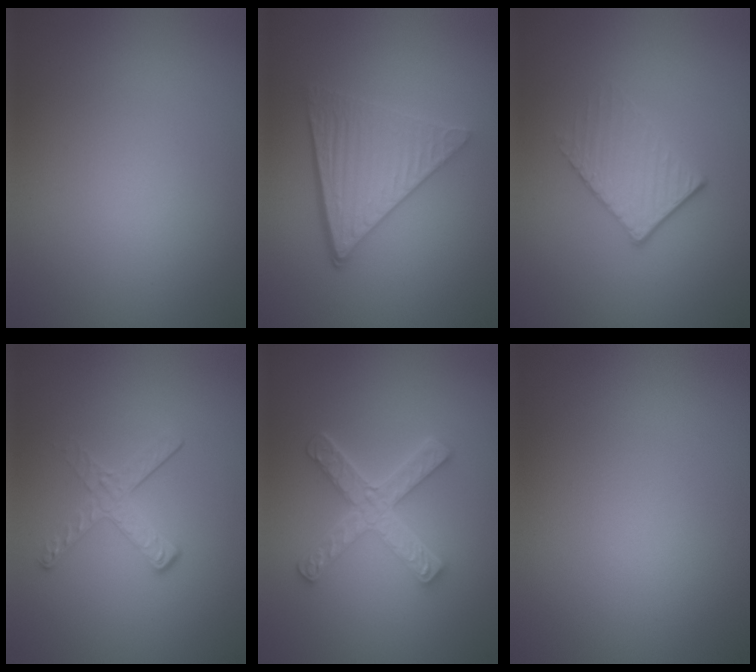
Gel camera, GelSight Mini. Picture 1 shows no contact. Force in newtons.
{"total": 5.4, "press": 3.9, "slide": 3.7}
{"total": 2.2, "press": 1.9, "slide": 1.2}
{"total": 2.1, "press": 1.4, "slide": 1.6}
{"total": 4.9, "press": 3.7, "slide": 3.2}
{"total": 0.0}